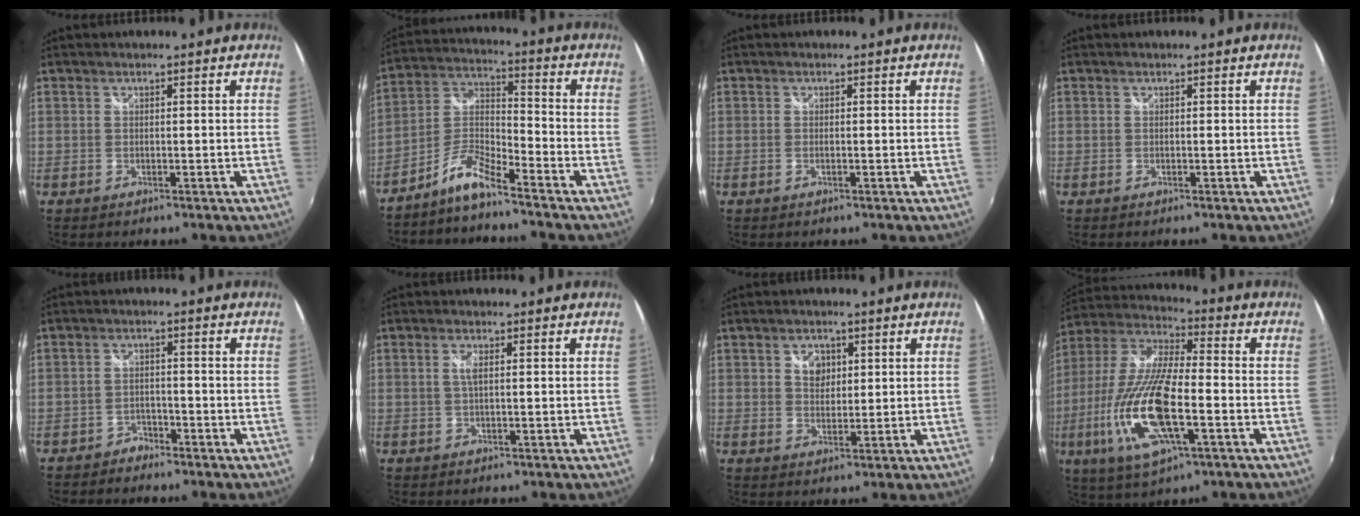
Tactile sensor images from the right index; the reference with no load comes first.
{"total": 7.1, "force": [-6.0, 0.3, 3.7], "torque": [-0.097, 0.022, -0.126]}
{"total": 0.6, "force": [-0.3, 0.1, 0.5], "torque": [-0.010, 0.001, -0.006]}
{"total": 0.0}
{"total": 3.1, "force": [-2.7, 1.5, 0.0], "torque": [-0.011, 0.005, -0.048]}
{"total": 1.6, "force": [0.2, 0.2, 1.5], "torque": [-0.030, 0.000, 0.003]}
{"total": 3.7, "force": [1.3, 2.9, 1.9], "torque": [-0.024, 0.006, 0.023]}
{"total": 19.8, "force": [-6.2, 6.0, 17.8], "torque": [-0.369, -0.026, -0.119]}